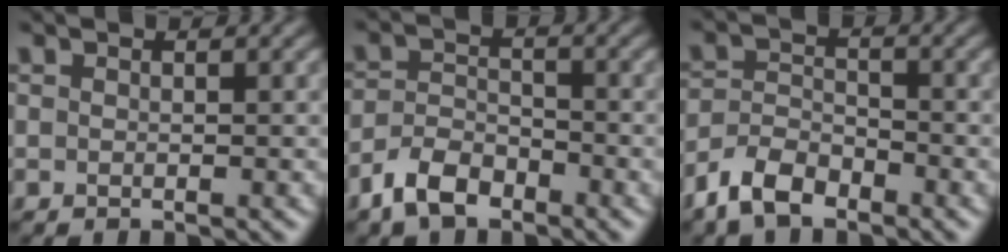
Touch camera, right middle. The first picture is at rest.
{"total": 3.9, "force": [-2.7, 2.0, 1.9], "torque": [-0.037, 0.002, -0.061]}
{"total": 4.2, "force": [-3.0, 2.0, 2.0], "torque": [-0.039, 0.000, -0.069]}